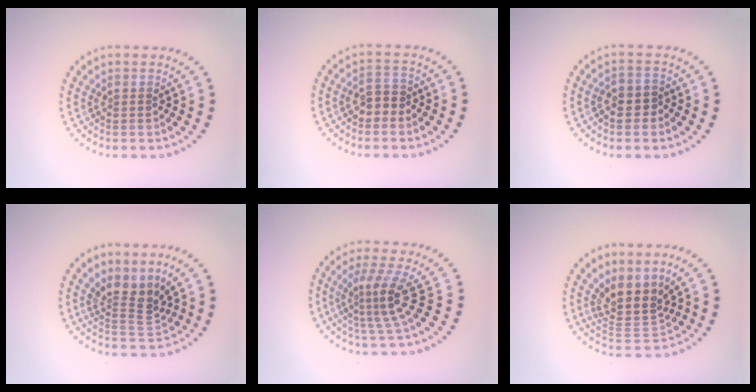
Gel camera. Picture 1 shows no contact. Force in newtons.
{"total": 2.0, "press": 1.9, "slide": 0.6}
{"total": 2.3, "press": 2.1, "slide": 0.8}
{"total": 3.3, "press": 2.2, "slide": 2.4}
{"total": 3.7, "press": 2.6, "slide": 2.7}
{"total": 4.1, "press": 3.2, "slide": 2.5}